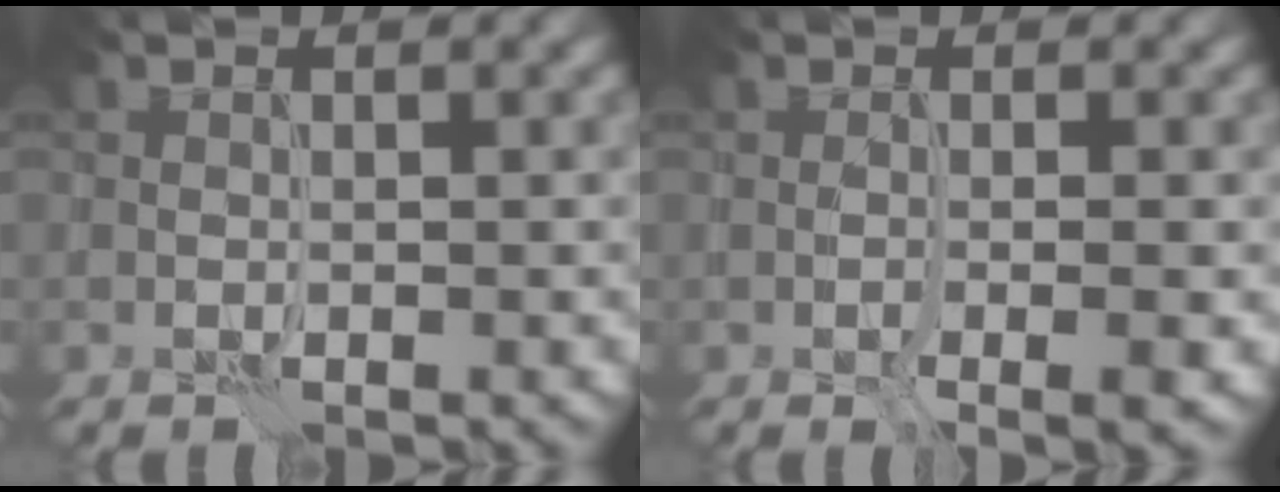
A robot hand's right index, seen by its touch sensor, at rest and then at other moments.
{"total": 1.8, "force": [-0.4, 0.2, 1.8], "torque": [-0.025, -0.004, -0.004]}